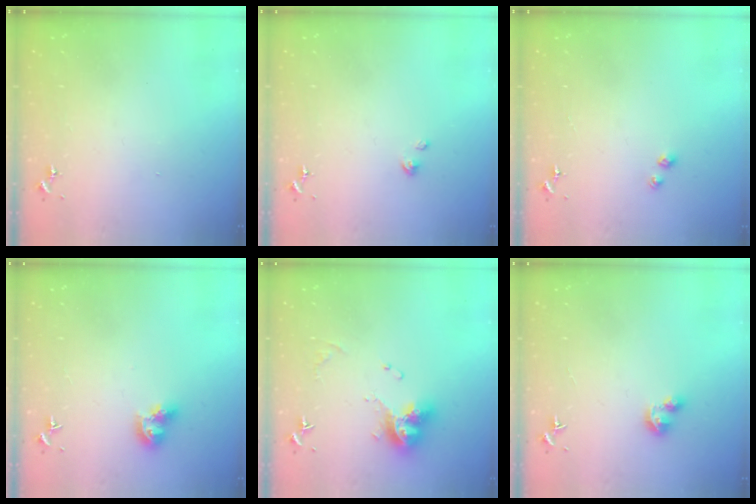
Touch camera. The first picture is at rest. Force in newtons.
{"total": 2.4, "press": 2.4, "slide": 0.3}
{"total": 2.3, "press": 2.3, "slide": 0.3}
{"total": 9.3, "press": 9.2, "slide": 1.2}
{"total": 12.9, "press": 12.8, "slide": 1.4}
{"total": 3.7, "press": 3.6, "slide": 0.7}